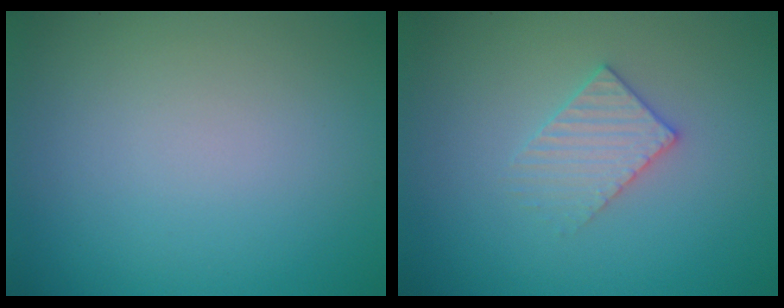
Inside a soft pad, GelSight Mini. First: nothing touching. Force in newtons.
{"total": 2.3, "press": 2.2, "slide": 0.3}